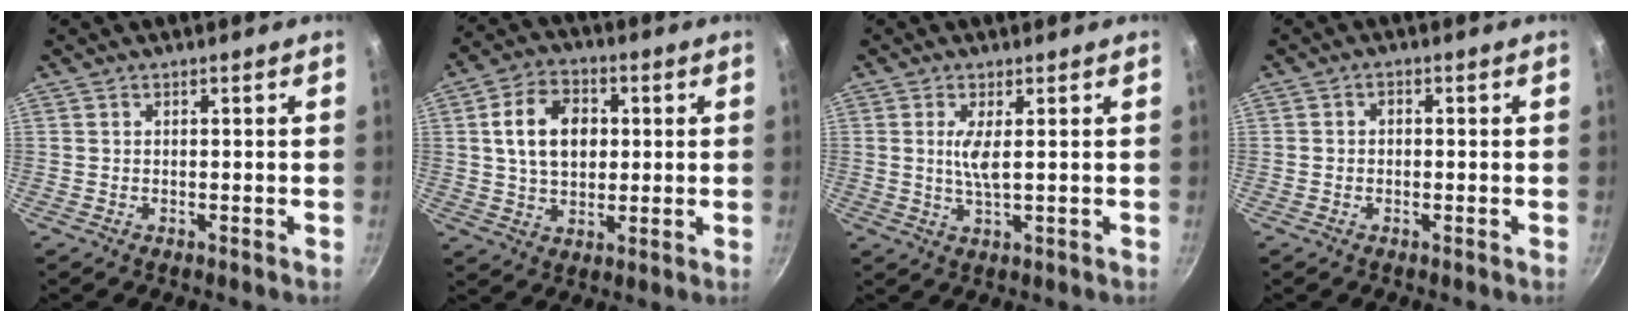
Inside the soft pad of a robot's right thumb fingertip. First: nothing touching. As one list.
[{"total": 11.4, "force": [1.8, 8.1, 7.8], "torque": [-0.112, 0.008, 0.026]}, {"total": 3.8, "force": [0.7, 0.6, 3.7], "torque": [-0.082, -0.007, 0.016]}, {"total": 1.2, "force": [-0.3, 1.0, 0.6], "torque": [-0.011, 0.006, -0.009]}]